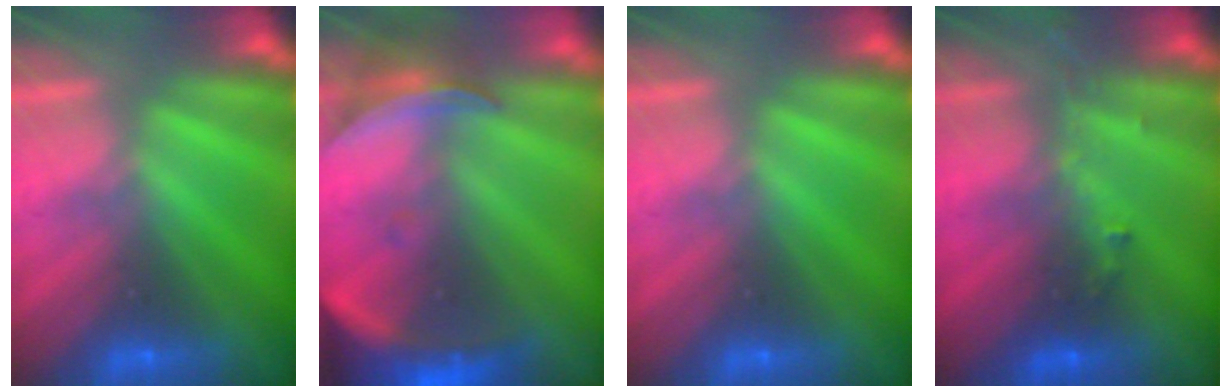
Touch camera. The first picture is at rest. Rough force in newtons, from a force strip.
{"total": 9.6}
{"total": 0.0}
{"total": 2.9}